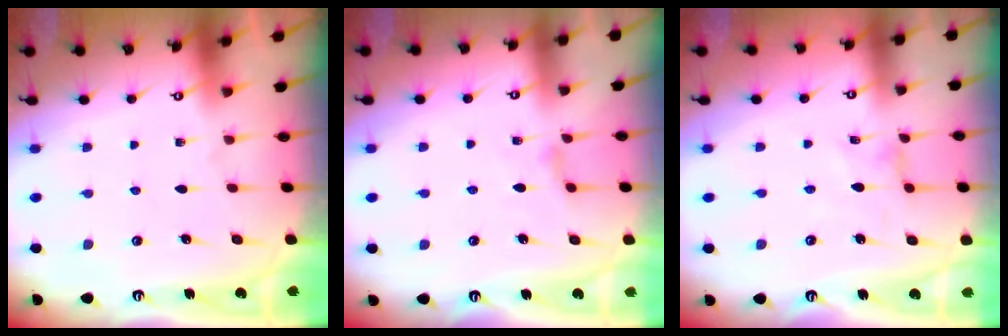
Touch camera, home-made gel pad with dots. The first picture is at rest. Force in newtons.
{"total": 3.5, "press": 3.4, "slide": 0.5}
{"total": 0.0}